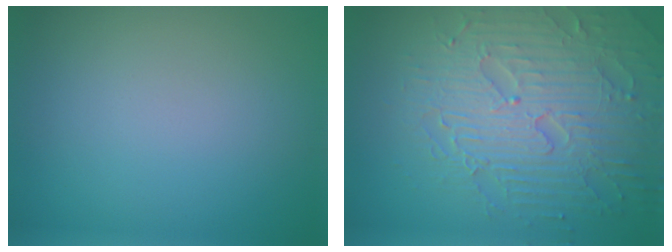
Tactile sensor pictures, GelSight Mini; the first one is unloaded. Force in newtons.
{"total": 7.7, "press": 6.0, "slide": 4.7}